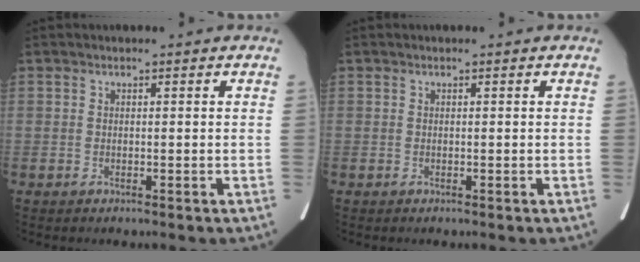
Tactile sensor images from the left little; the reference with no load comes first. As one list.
[{"total": 0.0}]